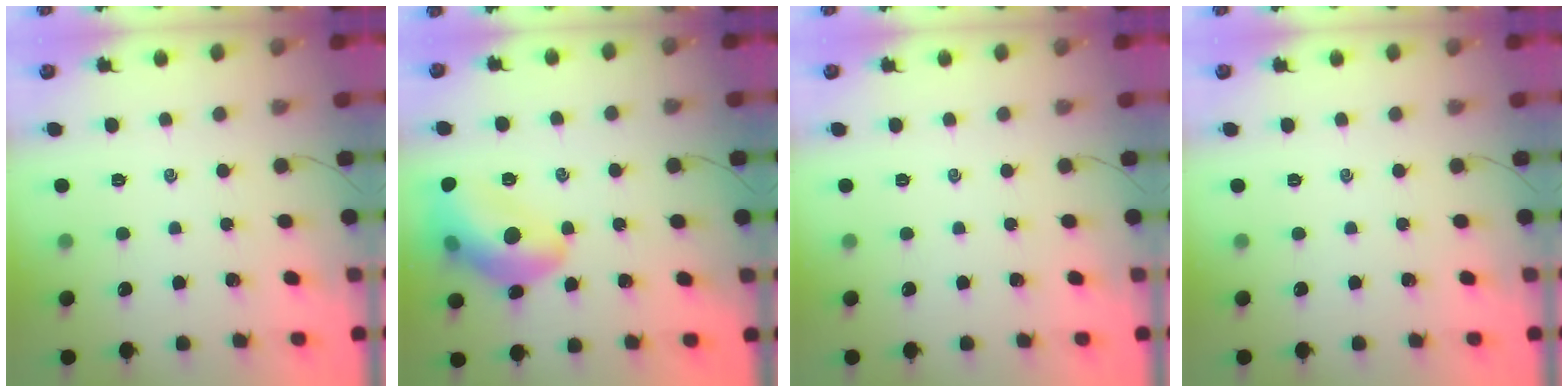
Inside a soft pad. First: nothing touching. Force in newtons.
{"total": 16.7, "press": 16.6, "slide": 2.0}
{"total": 0.0}
{"total": 0.0}